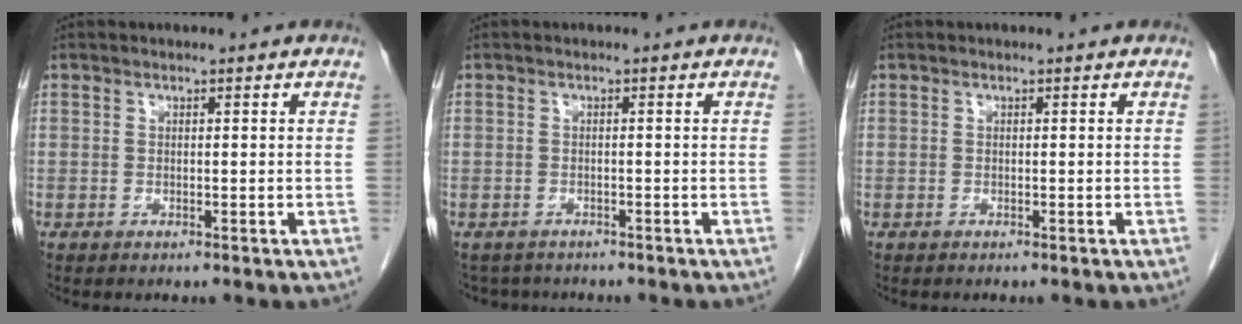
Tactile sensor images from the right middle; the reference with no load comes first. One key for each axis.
{"total": 3.8, "fx": -3.4, "fy": 1.6, "fz": 0.1, "tx": 0.000, "ty": -0.002, "tz": -0.049}
{"total": 0.0}